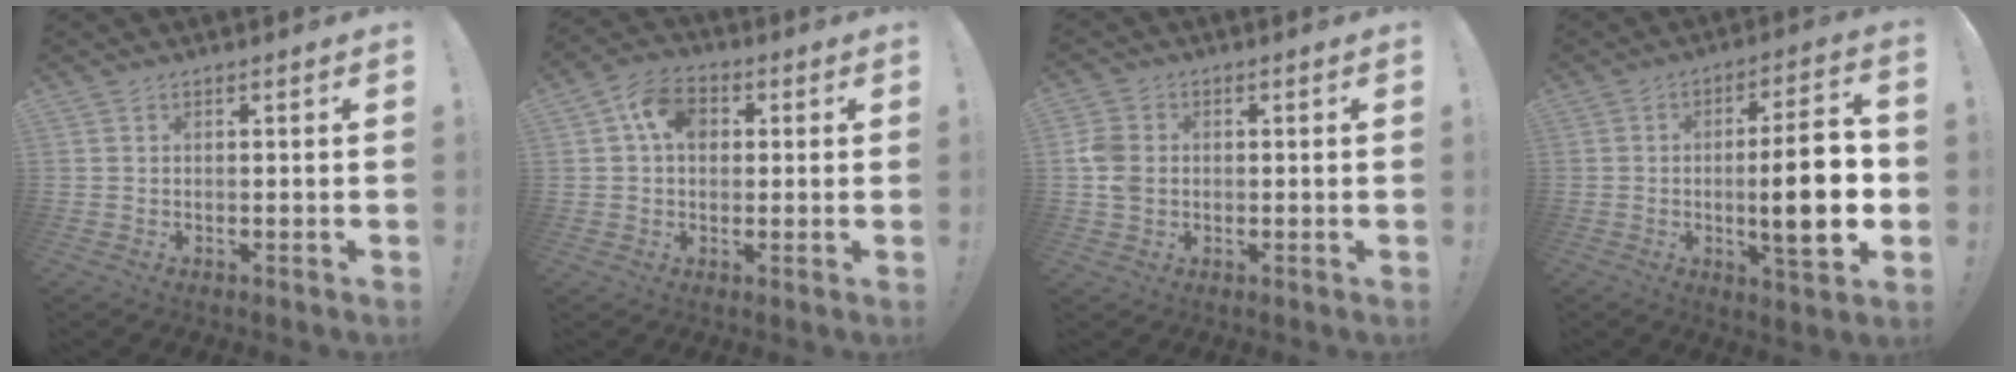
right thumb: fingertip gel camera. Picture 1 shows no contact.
{"total": 9.1, "force": [2.5, 6.8, 5.6], "torque": [-0.093, 0.008, 0.049]}
{"total": 6.8, "force": [0.0, 5.6, 3.9], "torque": [-0.084, 0.008, -0.001]}
{"total": 16.9, "force": [-1.5, 3.6, 16.5], "torque": [-0.243, -0.006, -0.025]}